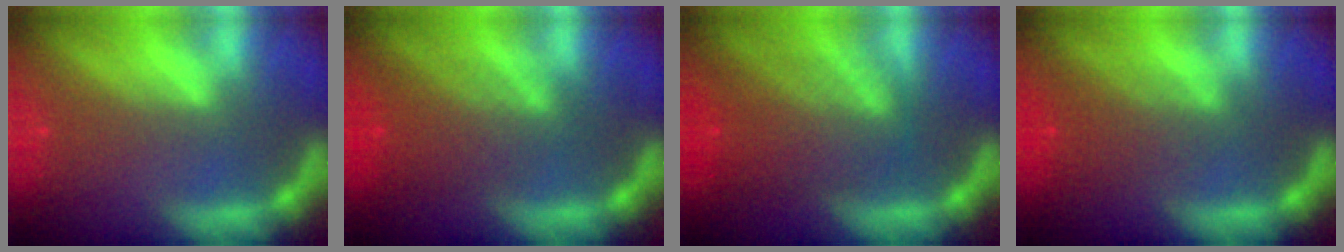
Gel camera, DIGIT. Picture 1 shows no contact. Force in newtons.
{"total": 5.5}
{"total": 7.0}
{"total": 3.5}